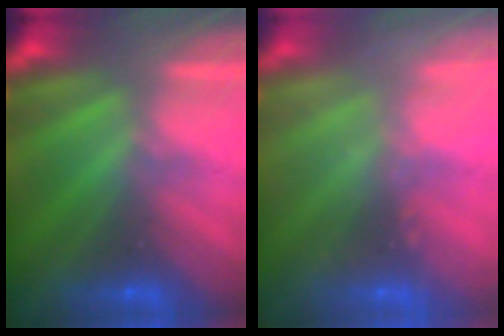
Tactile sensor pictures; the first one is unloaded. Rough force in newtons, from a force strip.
{"total": 2.4}